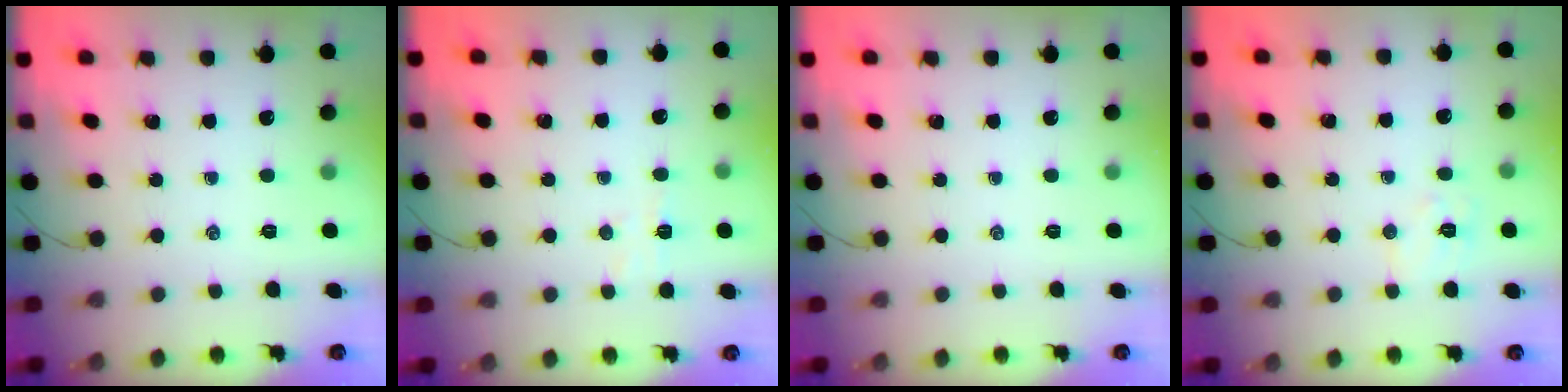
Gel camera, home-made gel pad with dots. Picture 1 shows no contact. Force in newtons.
{"total": 3.5, "press": 3.4, "slide": 1.0}
{"total": 0.0}
{"total": 6.5, "press": 6.4, "slide": 1.1}